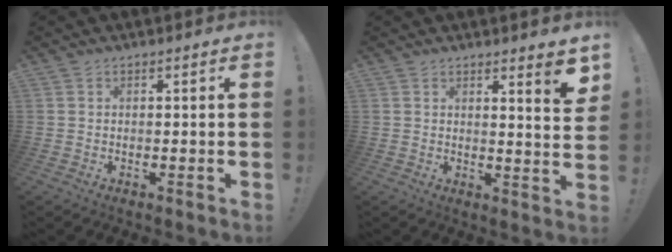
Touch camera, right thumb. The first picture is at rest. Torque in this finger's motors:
{"motor_torque": [-0.02, 0.06, 0.22, 0.32, 0.00]}